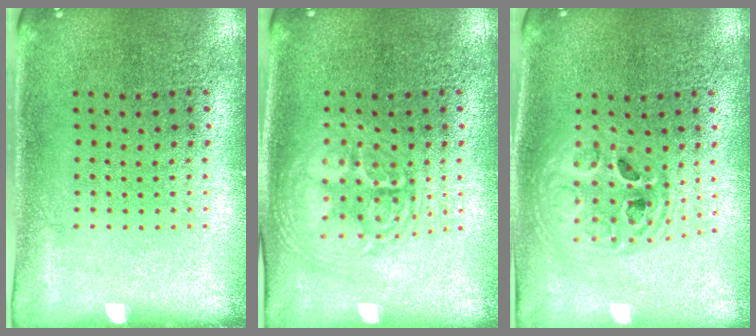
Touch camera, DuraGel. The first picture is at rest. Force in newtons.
{"total": 2.5, "press": 2.5, "slide": 0.4}
{"total": 1.8, "press": 1.5, "slide": 1.0}